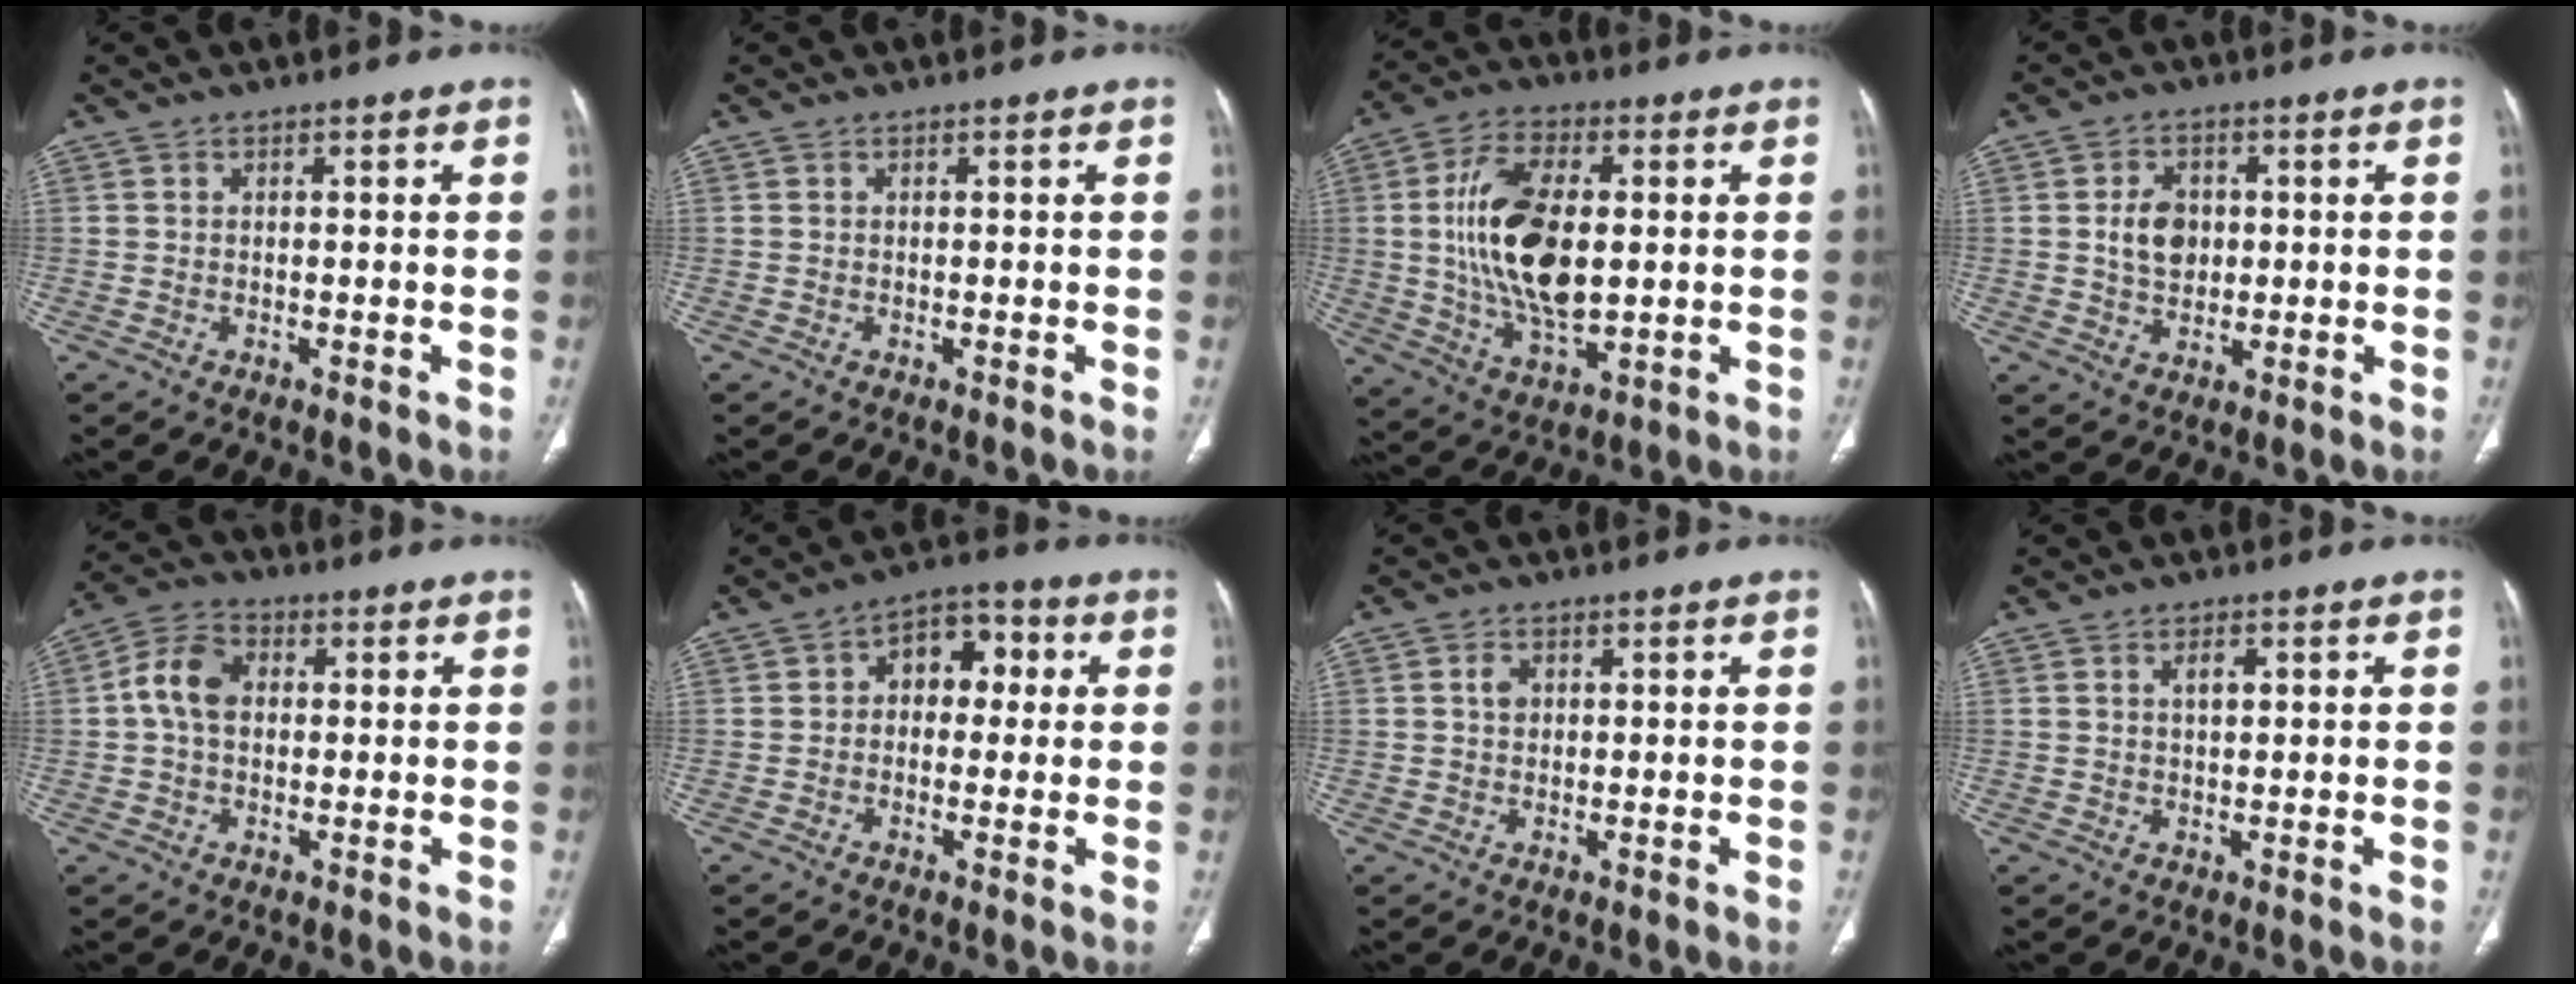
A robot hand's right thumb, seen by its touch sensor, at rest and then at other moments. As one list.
[{"total": 0.0}, {"total": 17.6, "force": [1.3, 9.0, 15.0], "torque": [-0.281, -0.008, 0.030]}, {"total": 6.3, "force": [0.7, 4.7, 4.1], "torque": [-0.055, -0.002, 0.013]}, {"total": 7.5, "force": [0.6, 5.3, 5.2], "torque": [-0.096, 0.020, 0.004]}, {"total": 8.0, "force": [1.2, 5.6, 5.6], "torque": [-0.041, 0.025, 0.009]}, {"total": 2.1, "force": [0.5, 1.5, 1.3], "torque": [-0.019, 0.002, 0.008]}, {"total": 2.3, "force": [0.8, 1.1, 1.8], "torque": [-0.030, -0.001, 0.015]}]